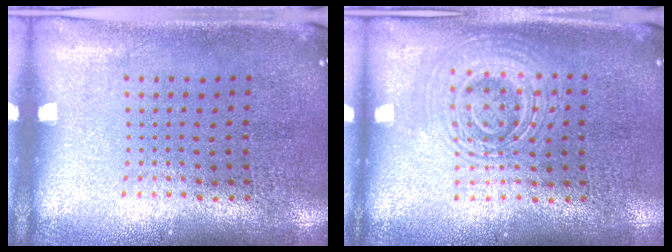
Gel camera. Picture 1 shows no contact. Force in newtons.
{"total": 2.7, "press": 2.7, "slide": 0.5}